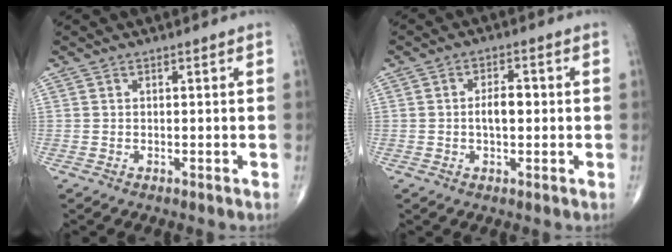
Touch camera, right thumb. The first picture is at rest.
{"total": 4.3, "force": [-0.1, 2.2, 3.7], "torque": [-0.061, 0.008, -0.004]}